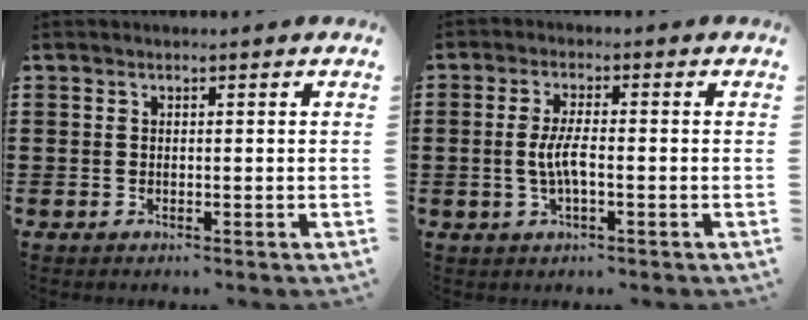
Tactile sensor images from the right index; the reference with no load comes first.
{"total": 4.2, "force": [-0.7, 1.1, 4.0], "torque": [-0.095, -0.005, -0.022]}